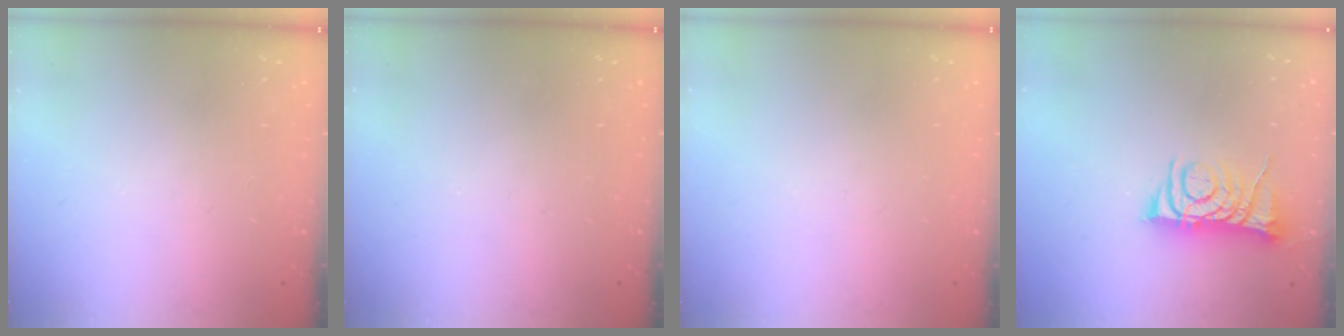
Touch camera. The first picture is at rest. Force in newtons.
{"total": 0.0}
{"total": 0.0}
{"total": 8.3, "press": 8.3, "slide": 0.4}